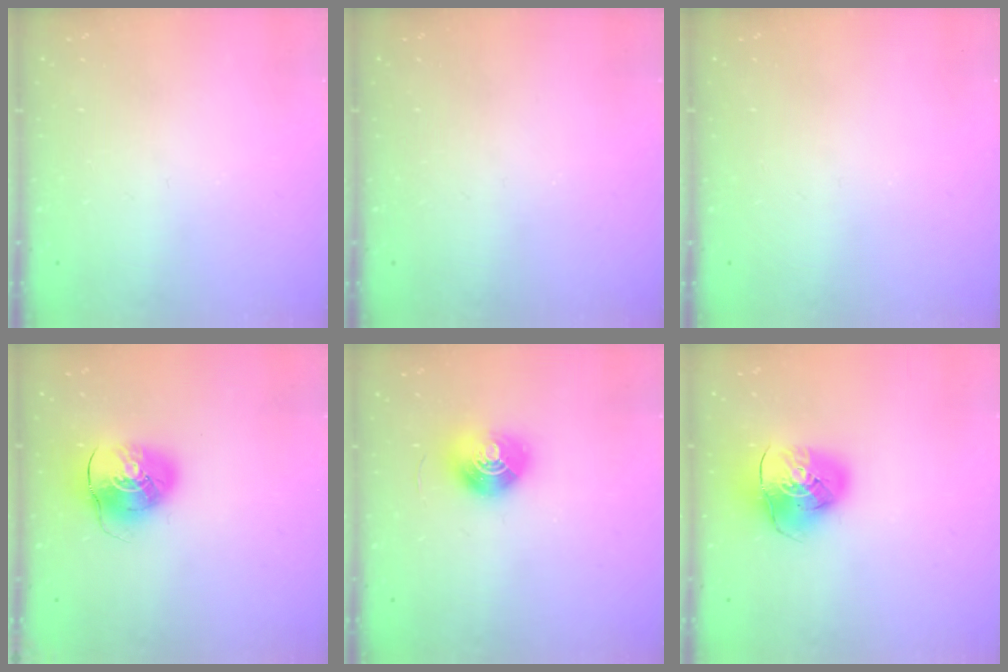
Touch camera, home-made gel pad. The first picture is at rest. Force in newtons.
{"total": 0.0}
{"total": 0.0}
{"total": 10.2, "press": 10.1, "slide": 1.3}
{"total": 9.9, "press": 9.9, "slide": 0.9}
{"total": 10.6, "press": 10.5, "slide": 1.2}